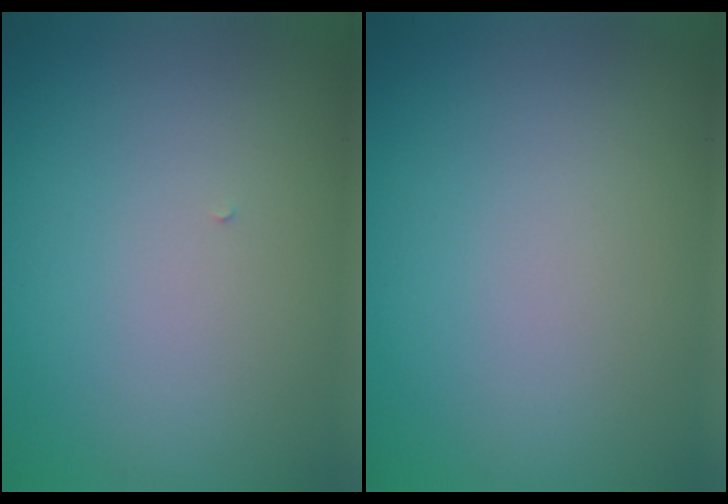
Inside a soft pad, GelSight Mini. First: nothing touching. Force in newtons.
{"total": 0.0}